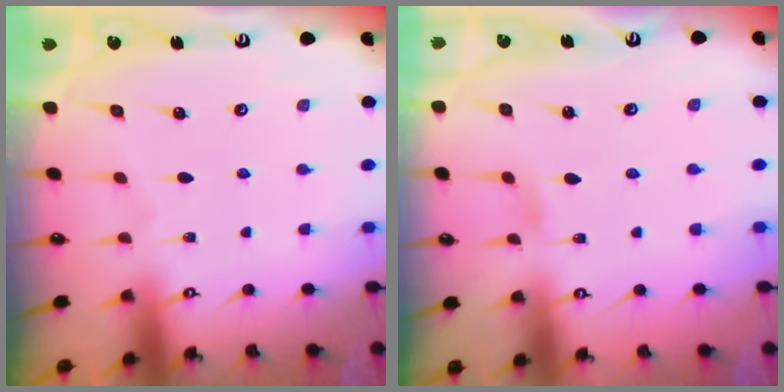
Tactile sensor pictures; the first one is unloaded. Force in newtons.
{"total": 2.0, "press": 2.0, "slide": 0.2}